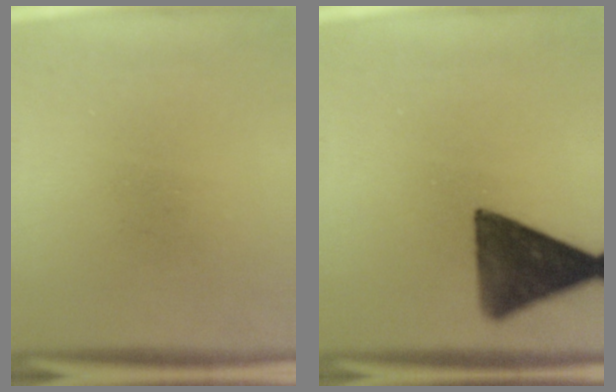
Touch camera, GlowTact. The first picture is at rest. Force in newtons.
{"total": 13.2}